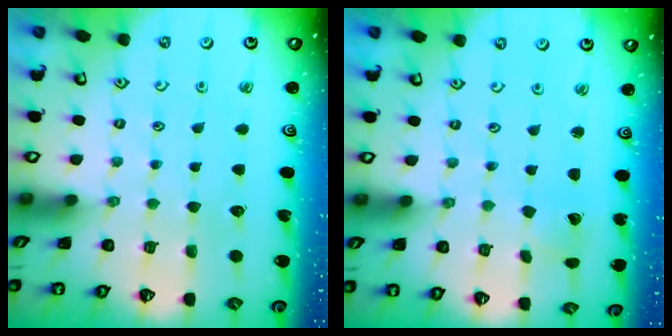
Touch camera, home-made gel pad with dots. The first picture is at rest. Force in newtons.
{"total": 1.5, "press": 1.5, "slide": 0.1}